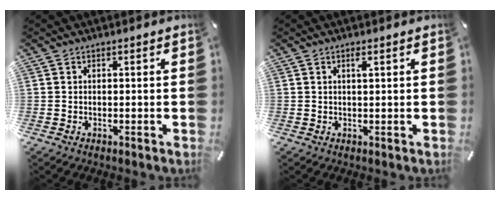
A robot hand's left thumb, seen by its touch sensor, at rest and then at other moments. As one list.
[{"total": 1.4, "force": [0.5, 0.2, 1.2], "torque": [-0.025, 0.000, 0.009]}]